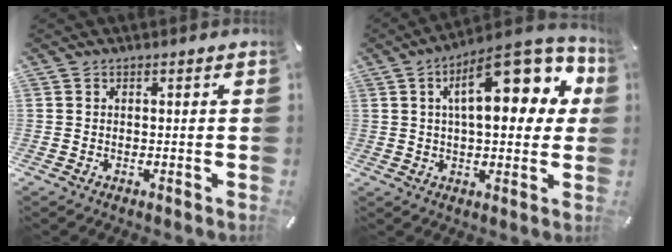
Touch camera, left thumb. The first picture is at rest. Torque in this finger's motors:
{"motor_torque": [2.48, 2.53, 1.48, -1.29, 0.56]}